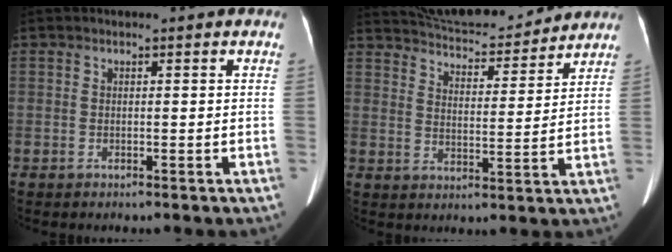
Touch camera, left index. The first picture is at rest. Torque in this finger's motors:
{"motor_torque": [0.24, -0.67, 0.05, 0.03]}